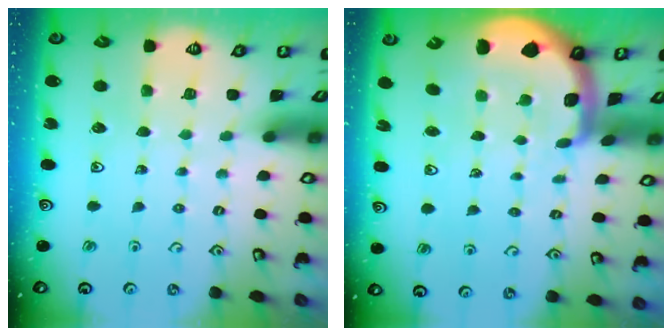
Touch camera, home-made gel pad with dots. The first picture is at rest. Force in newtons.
{"total": 3.8, "press": 3.7, "slide": 0.6}